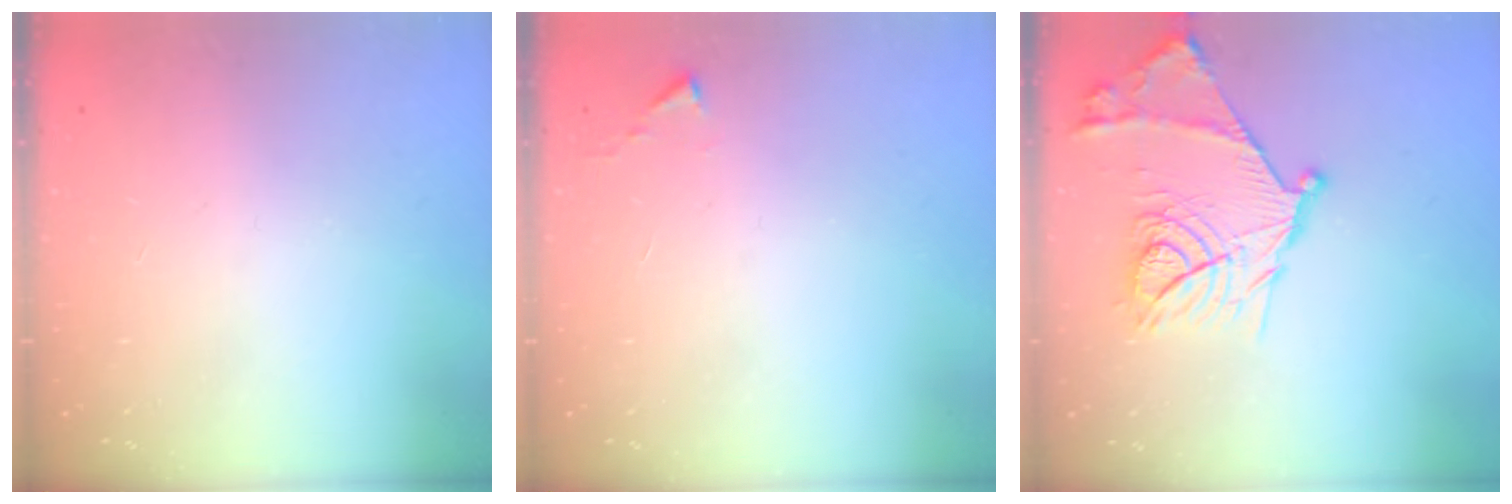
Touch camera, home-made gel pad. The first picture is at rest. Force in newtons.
{"total": 2.7, "press": 2.7, "slide": 0.5}
{"total": 19.7, "press": 19.7, "slide": 1.1}